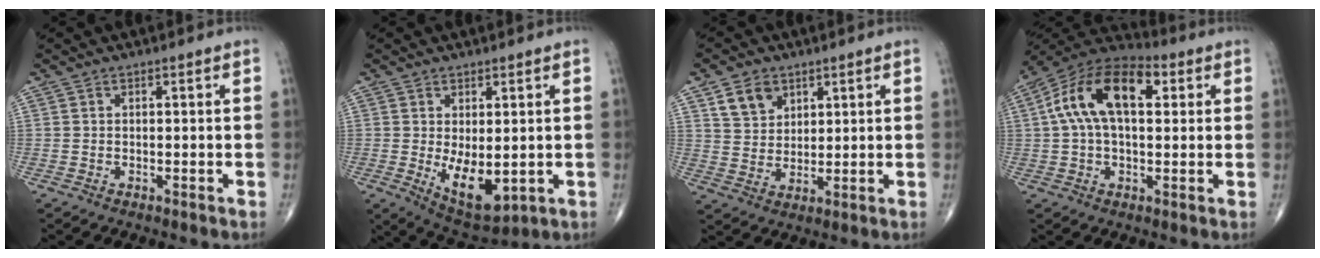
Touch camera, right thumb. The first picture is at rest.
{"total": 8.8, "force": [-0.8, 4.3, 7.7], "torque": [-0.107, -0.018, 0.007]}
{"total": 6.5, "force": [3.5, 4.7, 2.8], "torque": [-0.031, -0.020, 0.070]}
{"total": 16.0, "force": [3.6, 8.7, 12.9], "torque": [-0.231, 0.033, 0.054]}